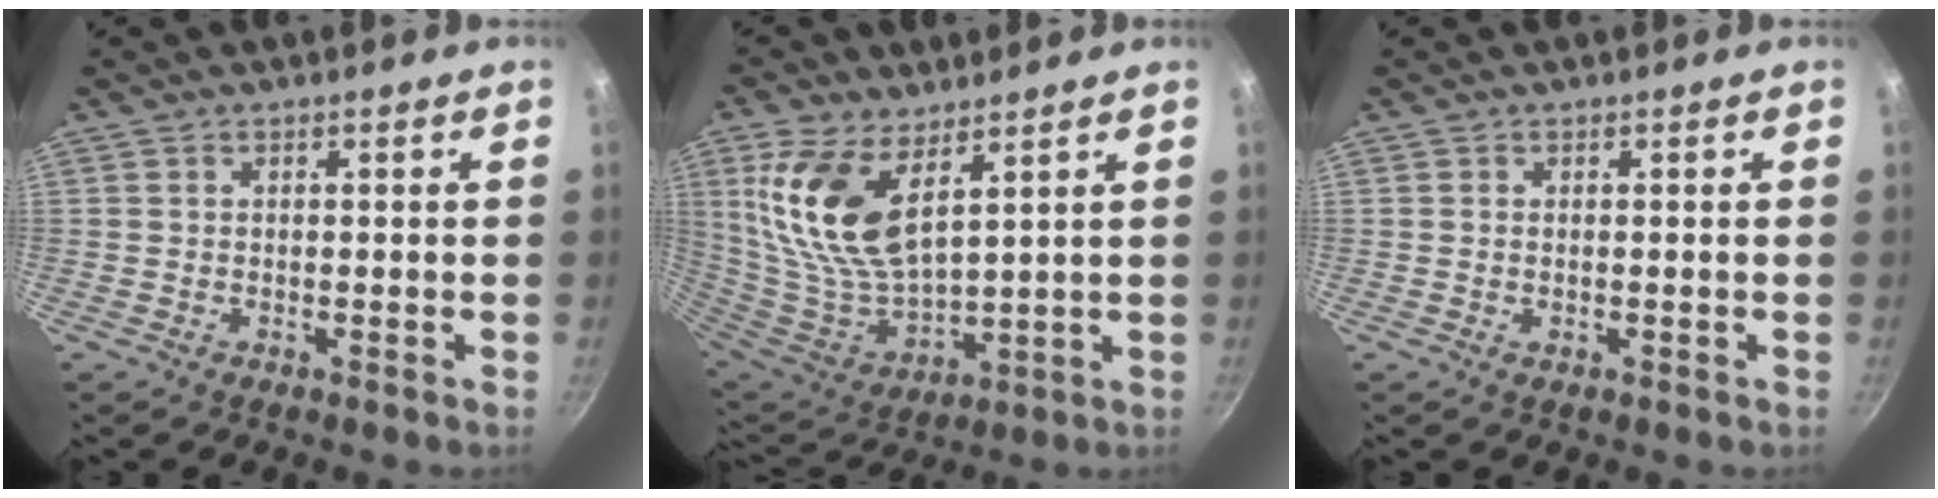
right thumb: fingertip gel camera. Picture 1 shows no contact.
{"total": 15.8, "force": [7.0, 7.6, 12.0], "torque": [-0.240, -0.047, 0.150]}
{"total": 0.6, "force": [0.0, 0.3, 0.5], "torque": [-0.009, 0.000, -0.001]}